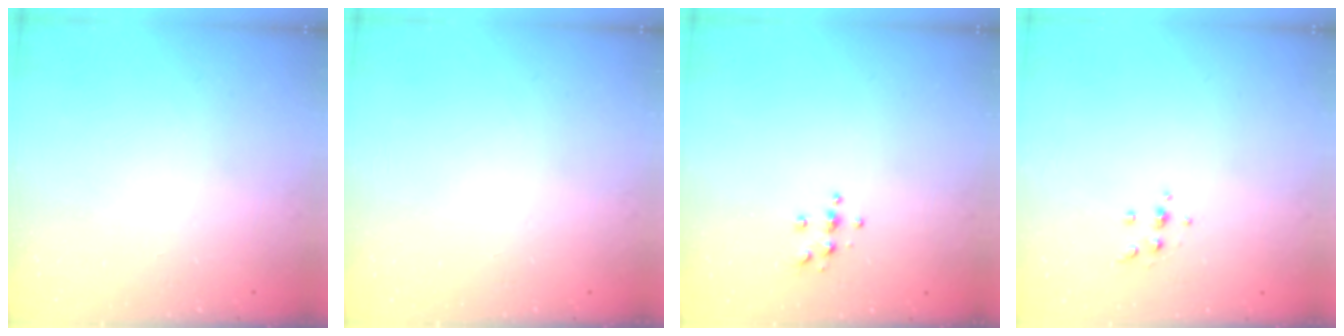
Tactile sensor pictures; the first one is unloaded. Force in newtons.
{"total": 0.0}
{"total": 3.9, "press": 3.9, "slide": 0.4}
{"total": 3.5, "press": 3.3, "slide": 1.0}